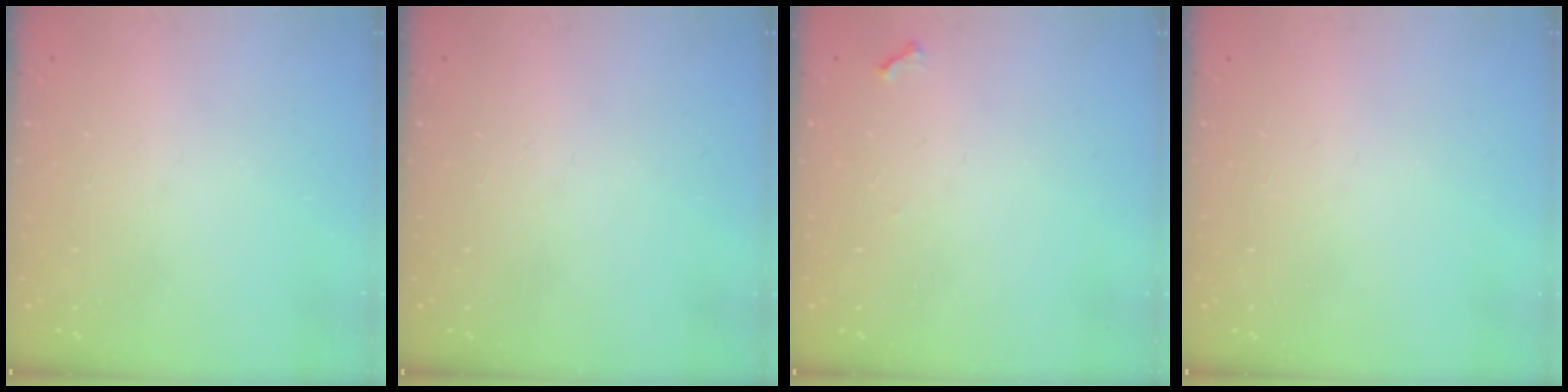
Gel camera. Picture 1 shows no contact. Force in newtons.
{"total": 0.0}
{"total": 3.8, "press": 3.8, "slide": 0.5}
{"total": 0.0}